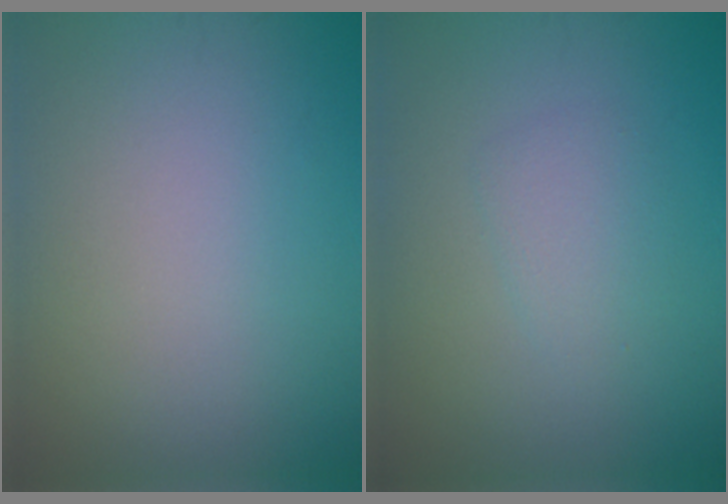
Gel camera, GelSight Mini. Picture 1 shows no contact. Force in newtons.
{"total": 1.8, "press": 1.8, "slide": 0.0}